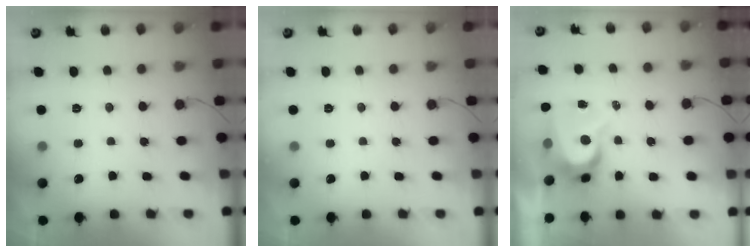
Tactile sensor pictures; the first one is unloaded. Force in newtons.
{"total": 0.0}
{"total": 7.7, "press": 7.7, "slide": 0.6}